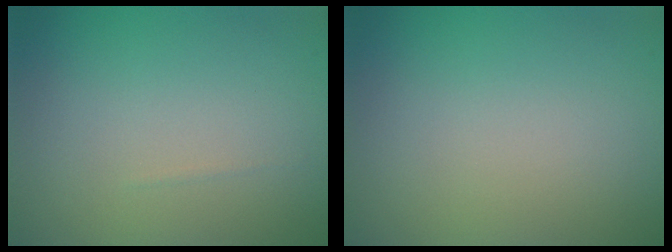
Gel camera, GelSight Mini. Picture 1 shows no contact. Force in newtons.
{"total": 0.0}